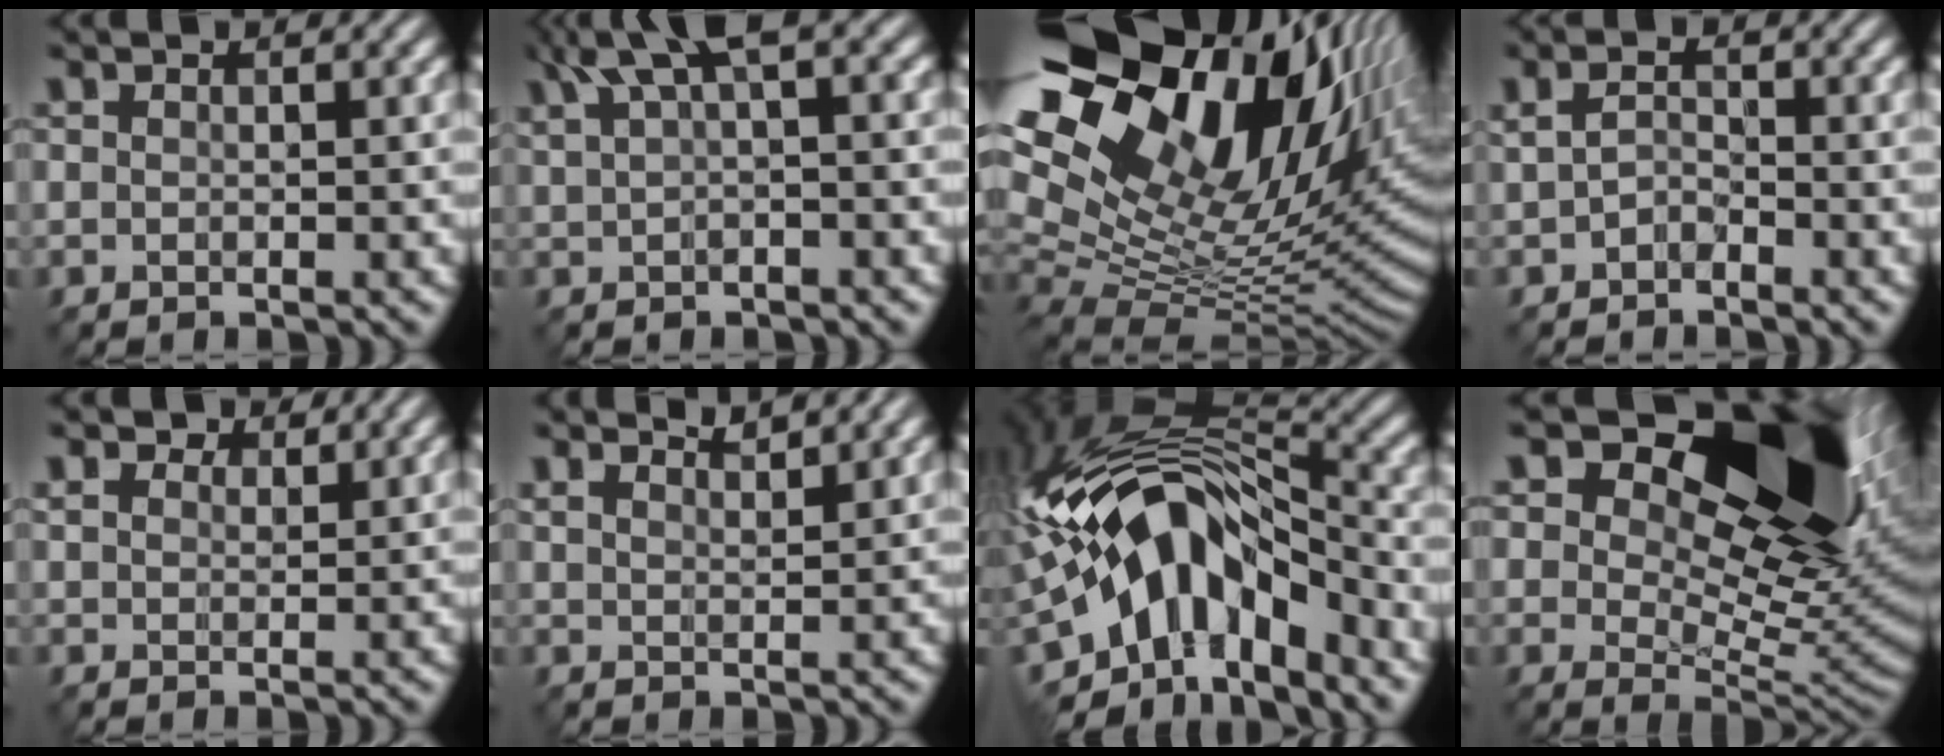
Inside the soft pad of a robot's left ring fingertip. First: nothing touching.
{"total": 5.2, "force": [2.8, 1.2, 4.1], "torque": [-0.071, 0.017, 0.051]}
{"total": 21.5, "force": [8.5, 12.4, 15.3], "torque": [-0.283, 0.048, 0.178]}
{"total": 1.3, "force": [-0.6, 0.7, 0.9], "torque": [-0.023, 0.001, -0.016]}
{"total": 2.5, "force": [2.0, 1.3, 0.8], "torque": [-0.022, 0.004, 0.030]}
{"total": 2.9, "force": [2.7, 0.4, 1.0], "torque": [-0.007, 0.006, 0.035]}
{"total": 12.8, "force": [-4.9, 6.7, 9.7], "torque": [-0.156, 0.017, -0.094]}
{"total": 17.8, "force": [8.2, 9.3, 12.8], "torque": [-0.168, 0.030, 0.122]}